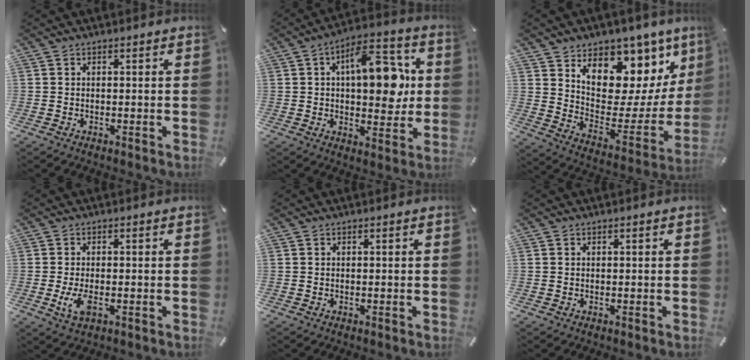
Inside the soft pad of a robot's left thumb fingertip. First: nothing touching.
{"total": 15.6, "force": [3.3, 8.2, 12.9], "torque": [-0.161, -0.008, 0.053]}
{"total": 11.5, "force": [8.1, 7.5, 3.1], "torque": [-0.033, -0.105, 0.138]}
{"total": 4.6, "force": [-1.3, 2.0, 4.0], "torque": [-0.099, -0.008, -0.028]}
{"total": 0.0}
{"total": 0.0}